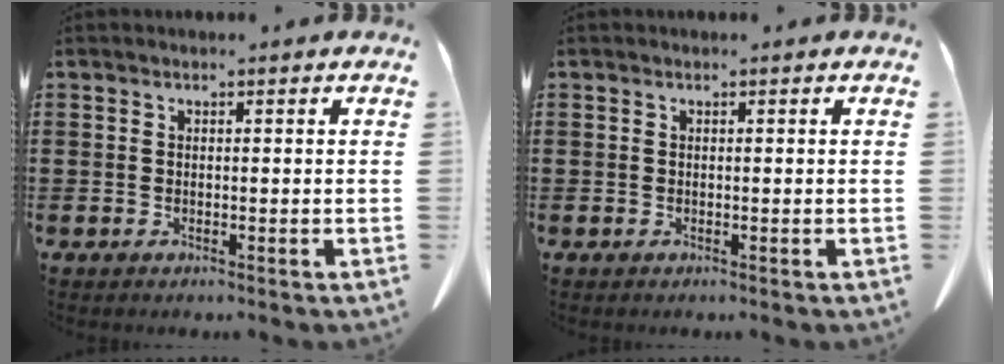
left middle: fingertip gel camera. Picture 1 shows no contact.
{"total": 0.0}